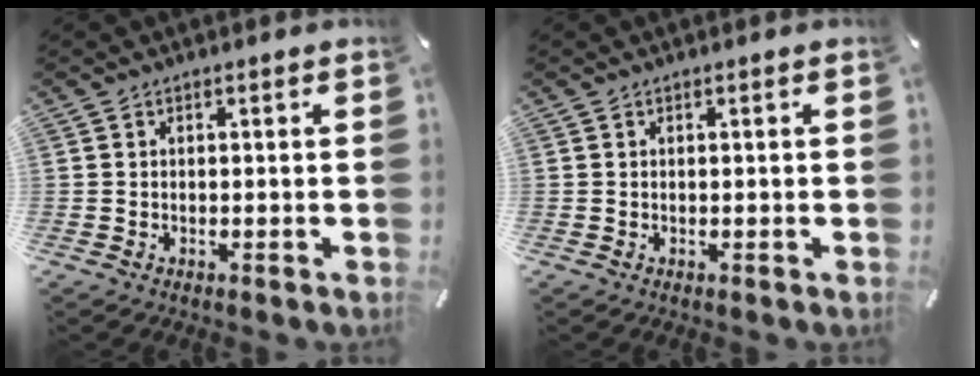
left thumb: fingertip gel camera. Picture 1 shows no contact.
{"total": 0.0}